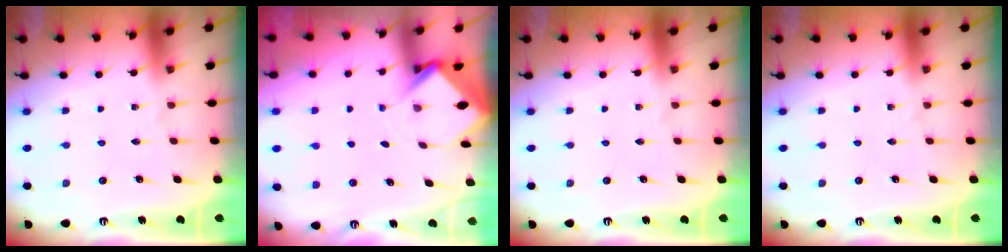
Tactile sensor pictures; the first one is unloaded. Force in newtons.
{"total": 3.0, "press": 3.0, "slide": 0.2}
{"total": 0.0}
{"total": 0.0}